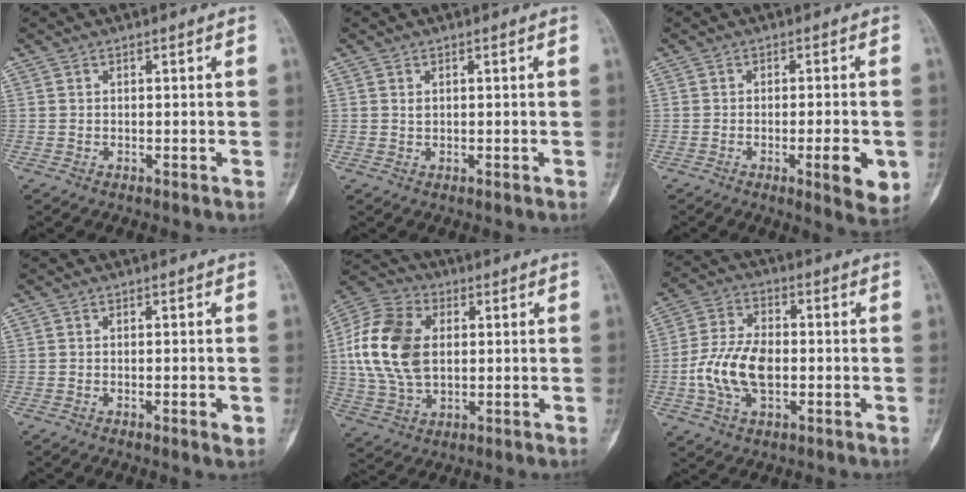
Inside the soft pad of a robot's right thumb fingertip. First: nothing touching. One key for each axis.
{"total": 0.7, "fx": 0.3, "fy": 0.5, "fz": 0.5, "tx": -0.005, "ty": 0.002, "tz": 0.006}
{"total": 7.2, "fx": -2.0, "fy": 1.8, "fz": 6.7, "tx": -0.086, "ty": -0.007, "tz": -0.024}
{"total": 1.9, "fx": -0.4, "fy": 0.4, "fz": 1.8, "tx": -0.031, "ty": -0.005, "tz": -0.007}
{"total": 16.8, "fx": 1.9, "fy": 11.3, "fz": 12.4, "tx": -0.239, "ty": 0.010, "tz": 0.035}
{"total": 11.7, "fx": -1.7, "fy": 6.8, "fz": 9.4, "tx": -0.183, "ty": 0.016, "tz": -0.034}